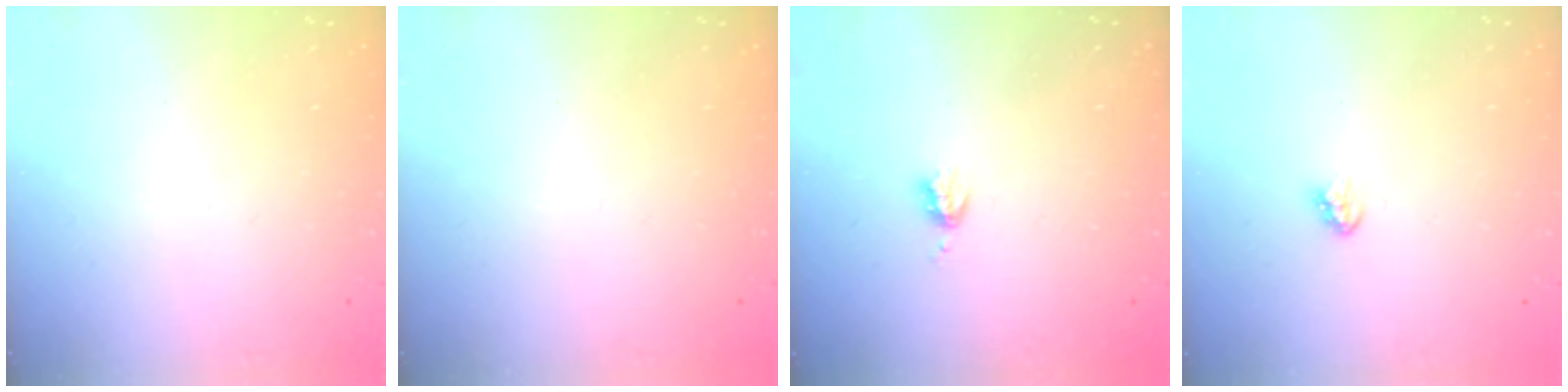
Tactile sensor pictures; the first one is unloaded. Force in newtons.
{"total": 0.0}
{"total": 3.4, "press": 3.3, "slide": 0.5}
{"total": 3.4, "press": 3.4, "slide": 0.3}